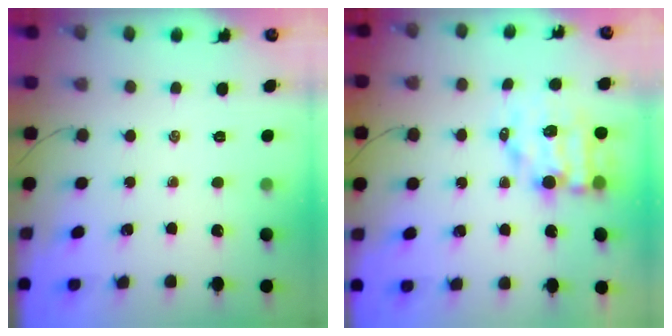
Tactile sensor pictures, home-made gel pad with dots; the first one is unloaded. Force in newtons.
{"total": 9.5, "press": 9.4, "slide": 1.7}